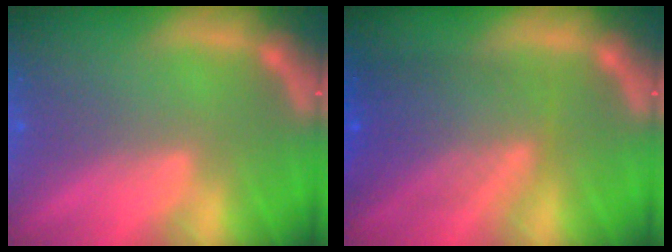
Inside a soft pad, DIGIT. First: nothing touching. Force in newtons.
{"total": 7.1}